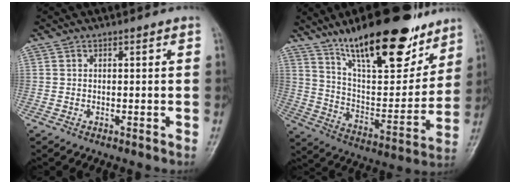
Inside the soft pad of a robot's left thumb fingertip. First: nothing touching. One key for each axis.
{"total": 23.9, "fx": 16.4, "fy": 8.1, "fz": 15.3, "tx": -0.196, "ty": -0.073, "tz": 0.274}